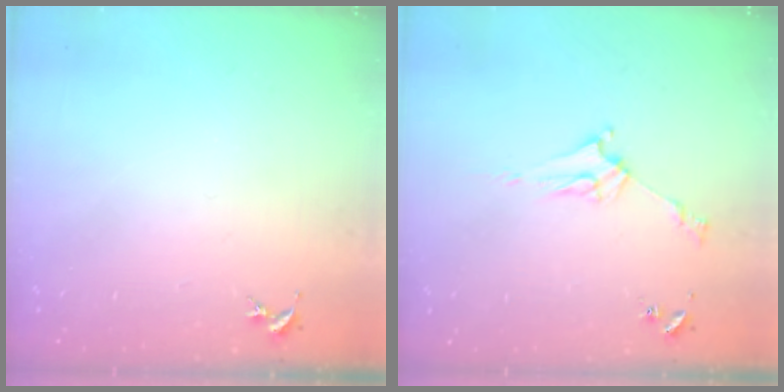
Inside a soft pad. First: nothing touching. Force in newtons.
{"total": 4.3, "press": 4.3, "slide": 0.5}